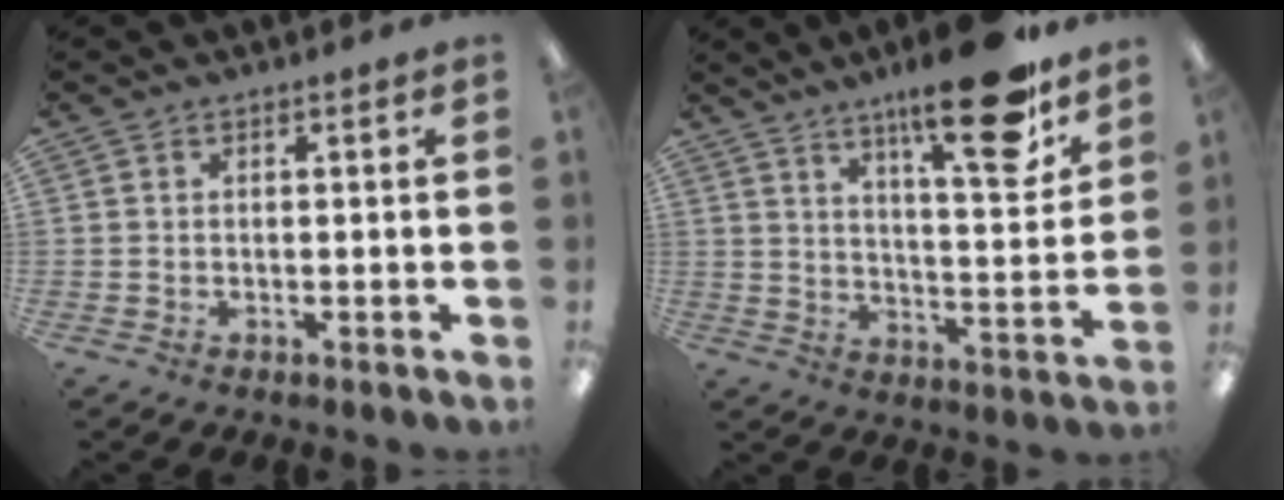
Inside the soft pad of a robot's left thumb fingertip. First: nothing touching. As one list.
[{"total": 19.5, "force": [13.6, 4.7, 13.1], "torque": [-0.187, -0.086, 0.211]}]